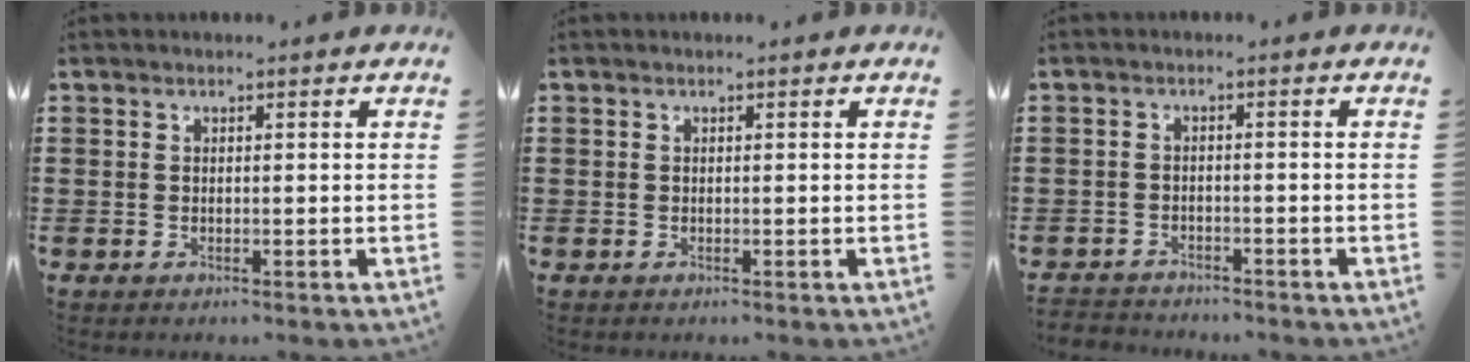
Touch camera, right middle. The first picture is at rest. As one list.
[{"total": 0.0}, {"total": 2.1, "force": [-2.1, 0.3, -0.3], "torque": [-0.002, 0.000, -0.048]}]